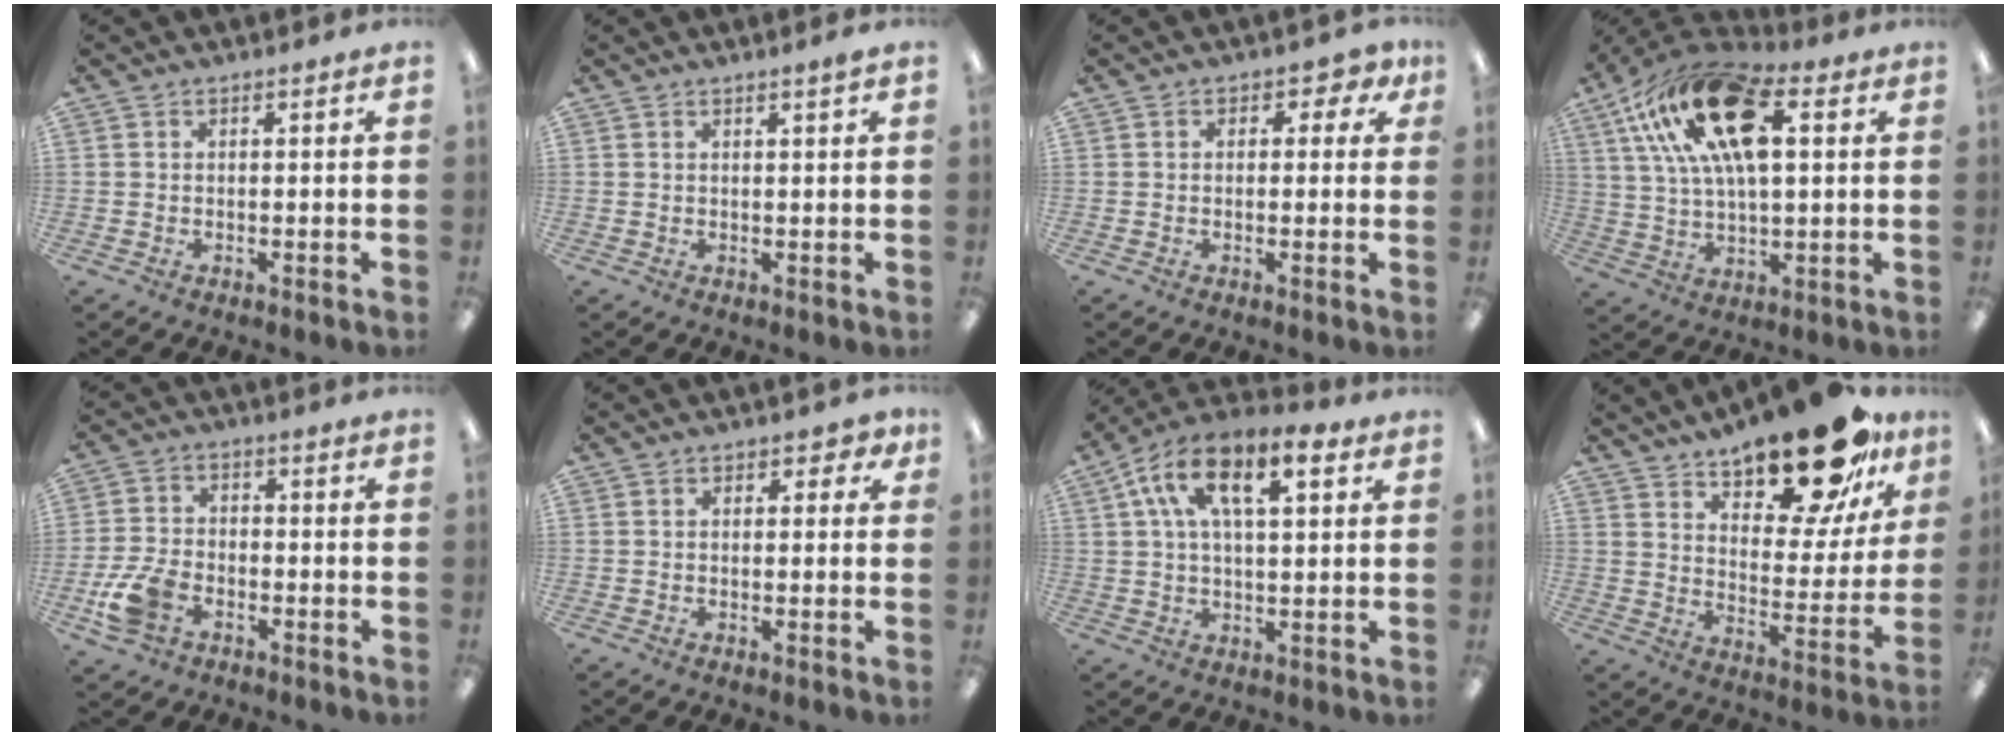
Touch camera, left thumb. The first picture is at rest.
{"total": 1.3, "force": [1.0, -0.1, 0.8], "torque": [-0.016, 0.000, 0.018]}
{"total": 2.7, "force": [0.7, 1.9, 1.7], "torque": [-0.011, -0.001, 0.008]}
{"total": 22.1, "force": [8.9, 10.9, 17.0], "torque": [-0.302, -0.011, 0.148]}
{"total": 8.7, "force": [-3.9, 5.6, 5.3], "torque": [-0.118, 0.013, -0.071]}
{"total": 2.4, "force": [0.8, 1.6, 1.6], "torque": [-0.016, 0.001, 0.011]}
{"total": 13.2, "force": [6.0, 6.1, 10.1], "torque": [-0.187, -0.004, 0.103]}
{"total": 22.0, "force": [17.2, 7.7, 11.4], "torque": [-0.165, -0.109, 0.288]}